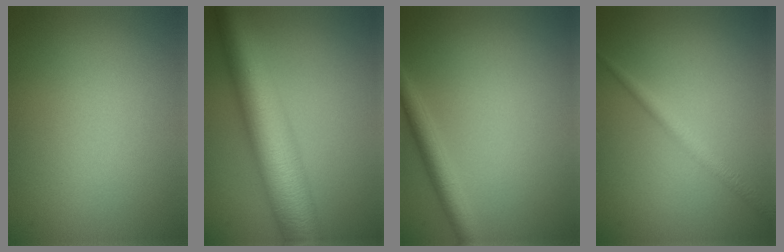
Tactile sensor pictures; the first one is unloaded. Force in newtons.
{"total": 10.8, "press": 10.8, "slide": 0.1}
{"total": 2.7, "press": 2.7, "slide": 0.2}
{"total": 1.8, "press": 1.8, "slide": 0.0}